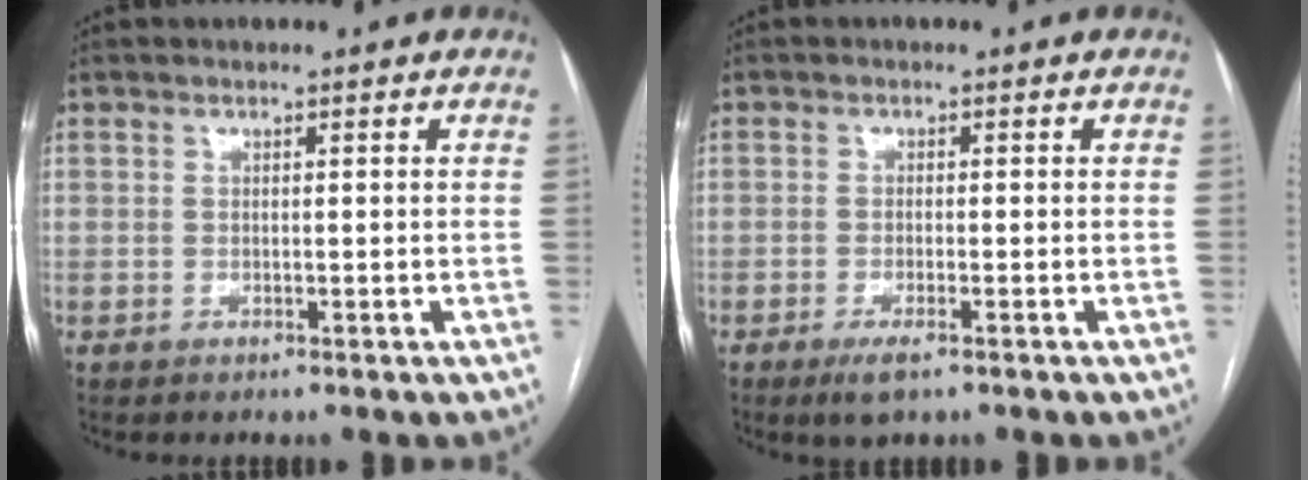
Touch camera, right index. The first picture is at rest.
{"total": 3.2, "force": [-2.0, 0.7, 2.4], "torque": [-0.046, -0.005, -0.032]}